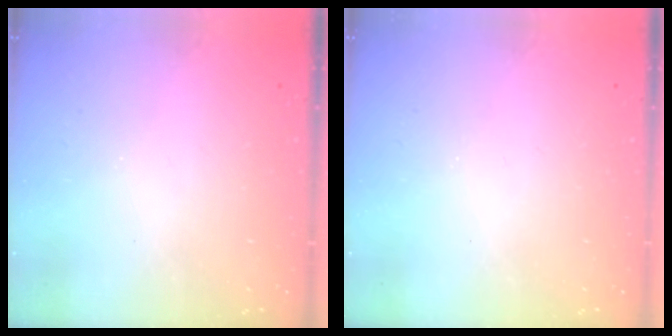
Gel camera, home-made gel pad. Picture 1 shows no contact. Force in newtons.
{"total": 0.0}